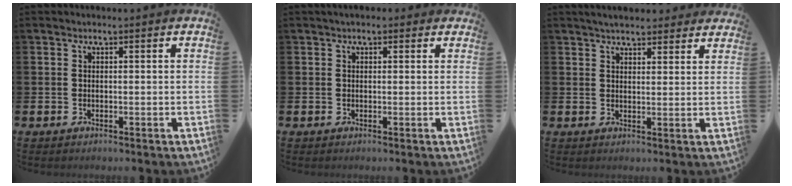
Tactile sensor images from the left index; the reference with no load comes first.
{"total": 1.2, "force": [0.9, 0.7, 0.5], "torque": [0.004, 0.003, 0.012]}
{"total": 3.9, "force": [3.7, 1.0, 0.8], "torque": [-0.017, -0.012, 0.067]}